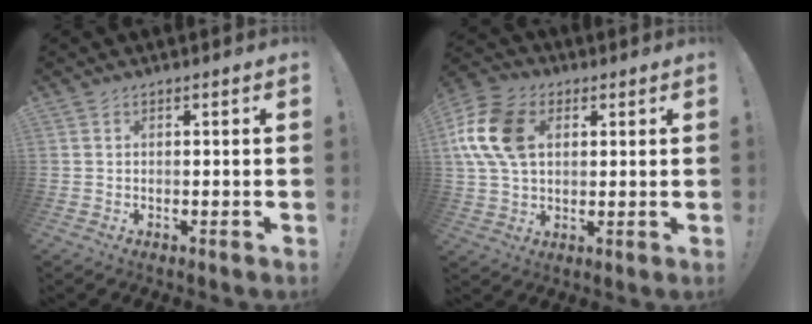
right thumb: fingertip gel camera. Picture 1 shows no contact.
{"total": 16.0, "force": [3.6, 11.3, 10.8], "torque": [-0.201, 0.007, 0.071]}